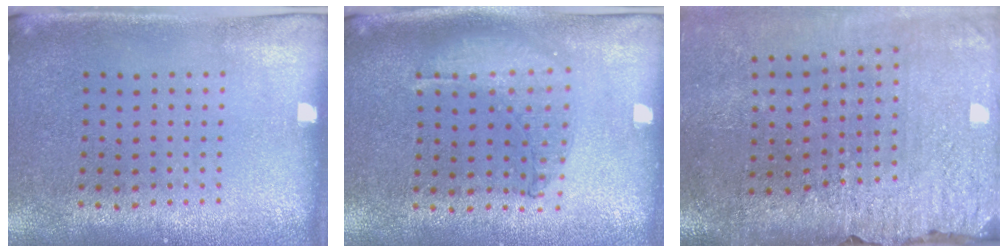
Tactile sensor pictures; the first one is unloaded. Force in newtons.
{"total": 1.0, "press": 0.9, "slide": 0.3}
{"total": 4.3, "press": 3.5, "slide": 2.5}